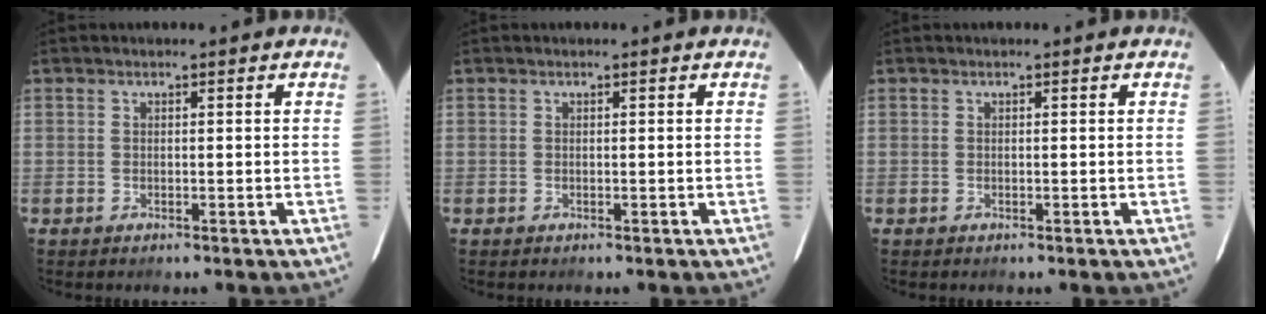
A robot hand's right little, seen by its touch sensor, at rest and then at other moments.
{"total": 0.0}
{"total": 0.0}